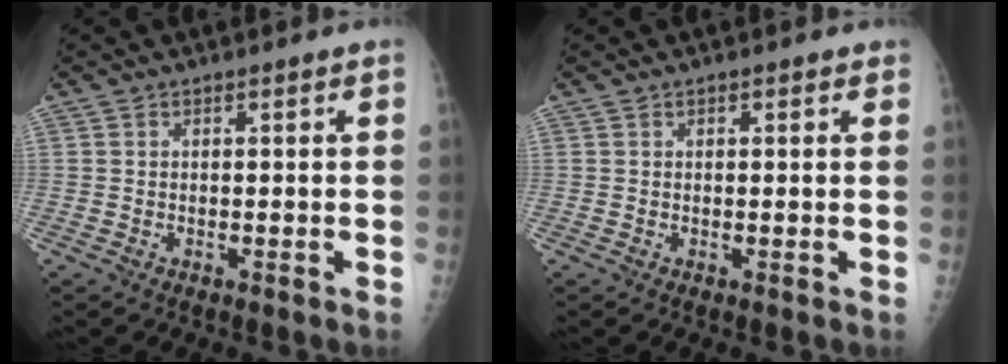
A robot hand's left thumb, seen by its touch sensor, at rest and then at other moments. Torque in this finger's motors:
{"motor_torque": [-0.17, -0.04, -0.17, -0.21, -0.01]}